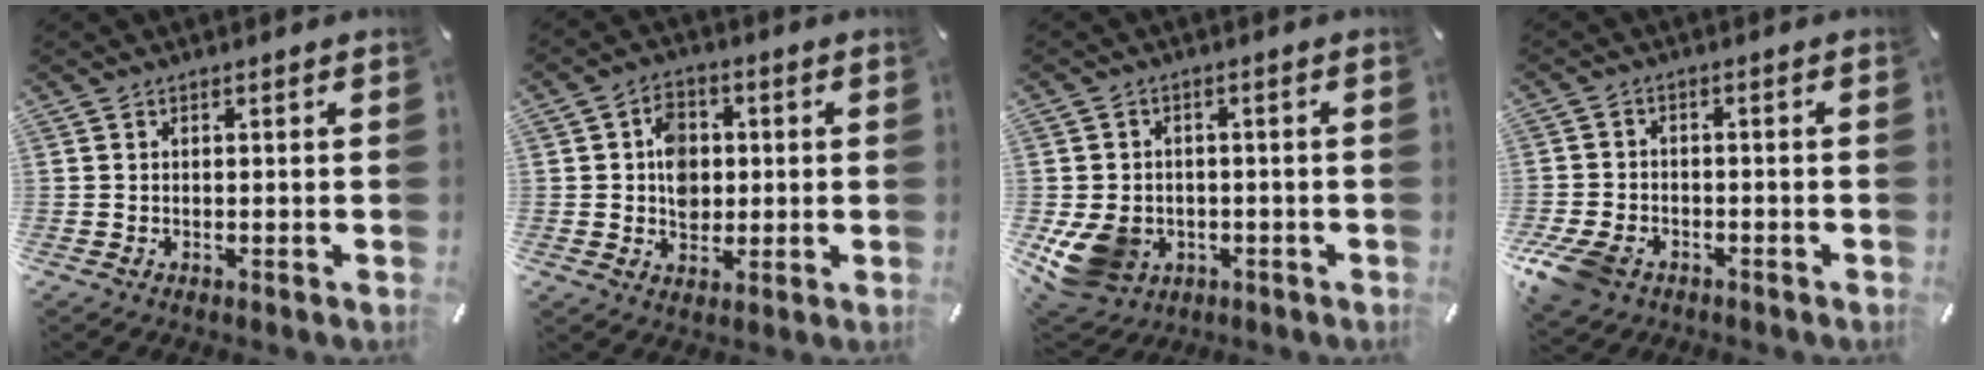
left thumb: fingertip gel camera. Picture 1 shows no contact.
{"total": 7.5, "force": [0.6, 6.4, 3.8], "torque": [-0.051, 0.005, 0.010]}
{"total": 10.0, "force": [-3.0, 8.2, 4.8], "torque": [-0.117, 0.016, -0.050]}
{"total": 7.3, "force": [-4.2, 4.8, 3.6], "torque": [-0.097, 0.011, -0.082]}